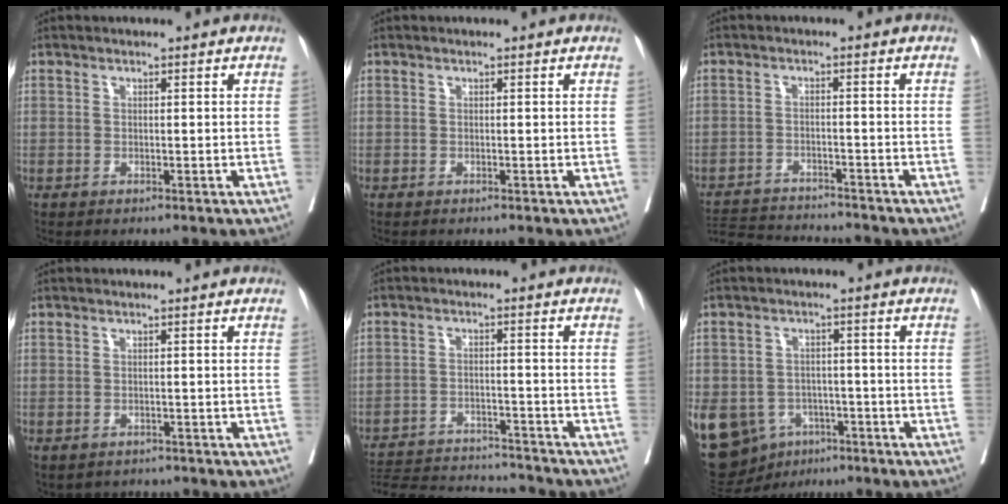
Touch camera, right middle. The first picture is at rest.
{"total": 0.7, "force": [-0.6, 0.0, 0.3], "torque": [0.000, 0.001, -0.007]}
{"total": 10.1, "force": [-9.9, 0.3, 2.0], "torque": [-0.034, 0.003, -0.155]}
{"total": 3.9, "force": [-3.2, 2.0, 1.1], "torque": [-0.011, 0.005, -0.038]}
{"total": 15.3, "force": [-14.8, 1.0, 3.6], "torque": [-0.069, -0.001, -0.214]}
{"total": 22.1, "force": [-9.8, 17.3, 9.8], "torque": [-0.300, -0.005, -0.137]}